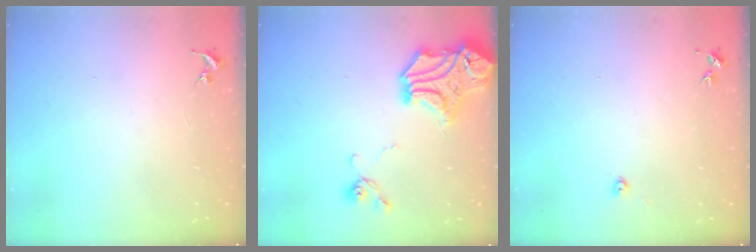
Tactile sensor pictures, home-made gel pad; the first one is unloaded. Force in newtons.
{"total": 18.9, "press": 18.7, "slide": 2.7}
{"total": 2.2, "press": 2.2, "slide": 0.3}